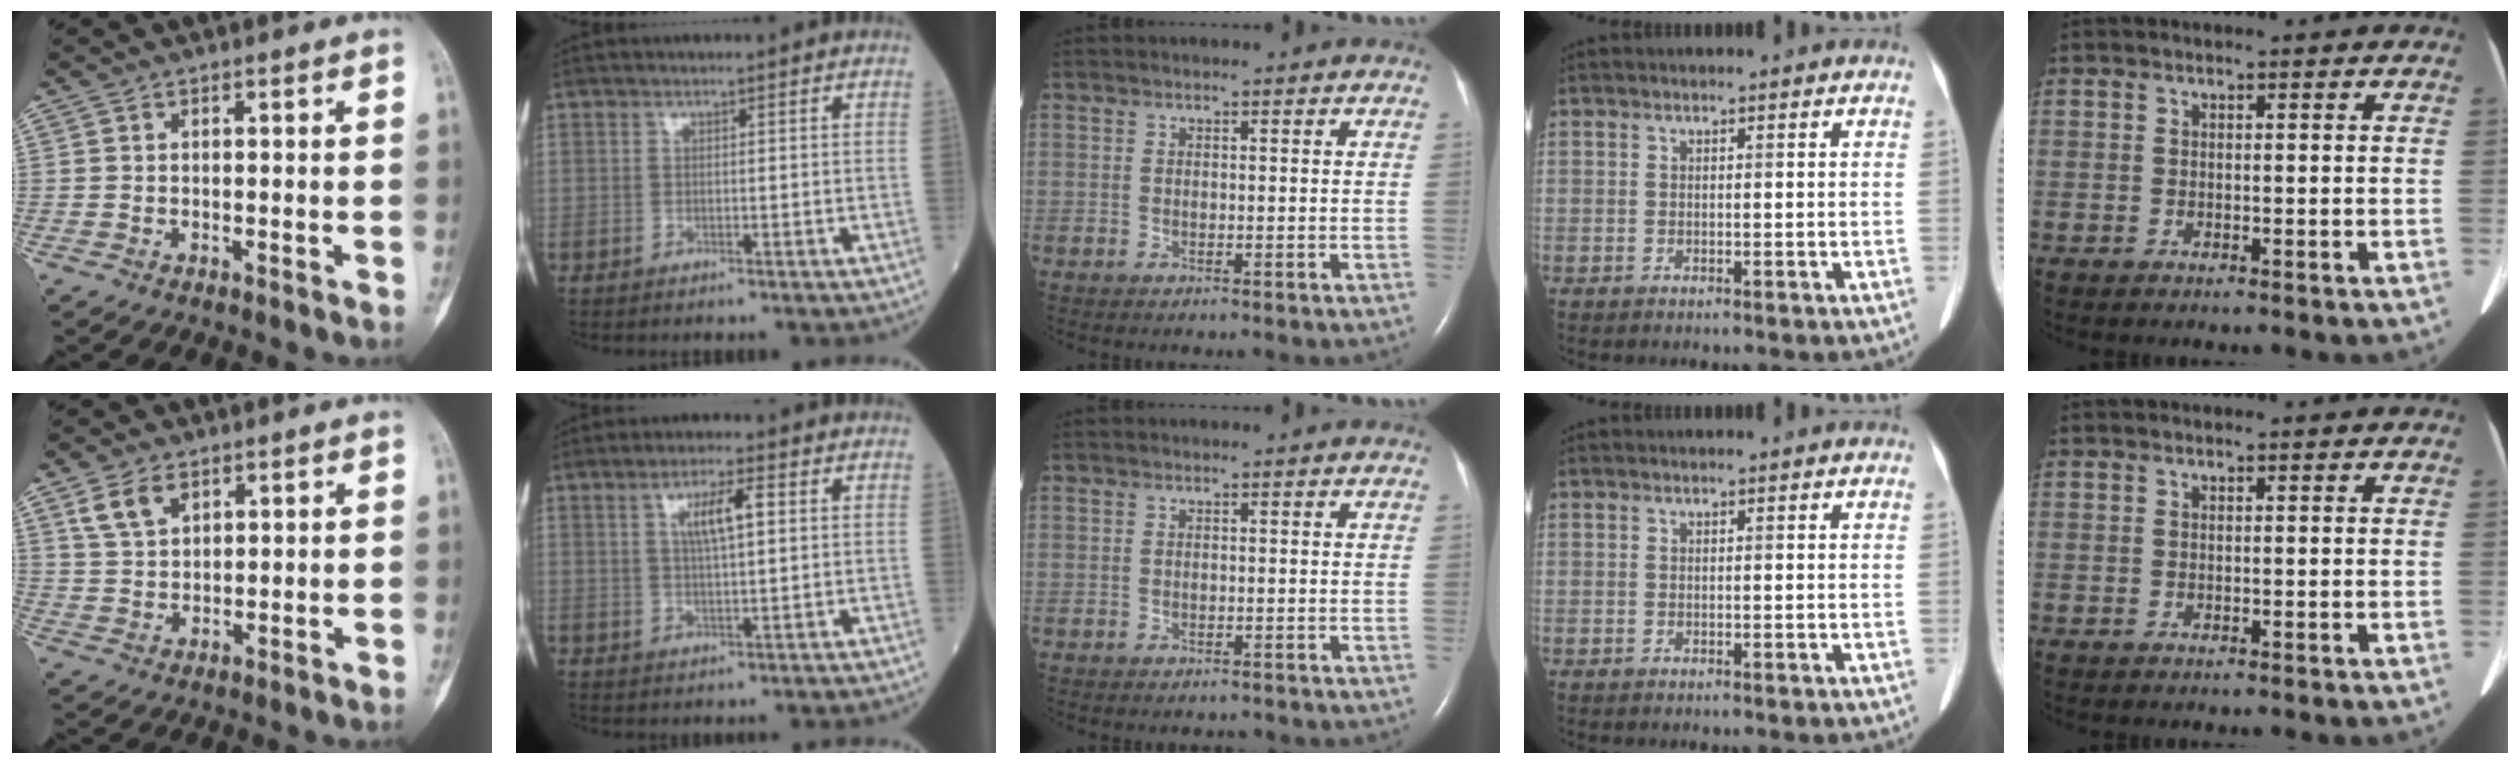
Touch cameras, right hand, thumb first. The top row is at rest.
{"thumb": {"total": 5.8, "force": [3.2, 3.4, 3.3], "torque": [-0.056, -0.010, 0.069]}, "index": {"total": 5.5, "force": [1.6, 0.9, 5.2], "torque": [-0.095, 0.006, 0.030]}, "middle": {"total": 1.5, "force": [-1.4, 0.5, 0.3], "torque": [-0.011, -0.002, -0.016]}}